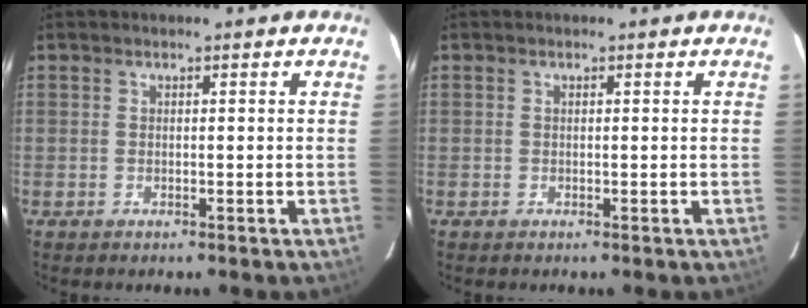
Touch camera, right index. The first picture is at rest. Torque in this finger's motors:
{"motor_torque": [-0.18, 0.10, -0.07, 0.00]}